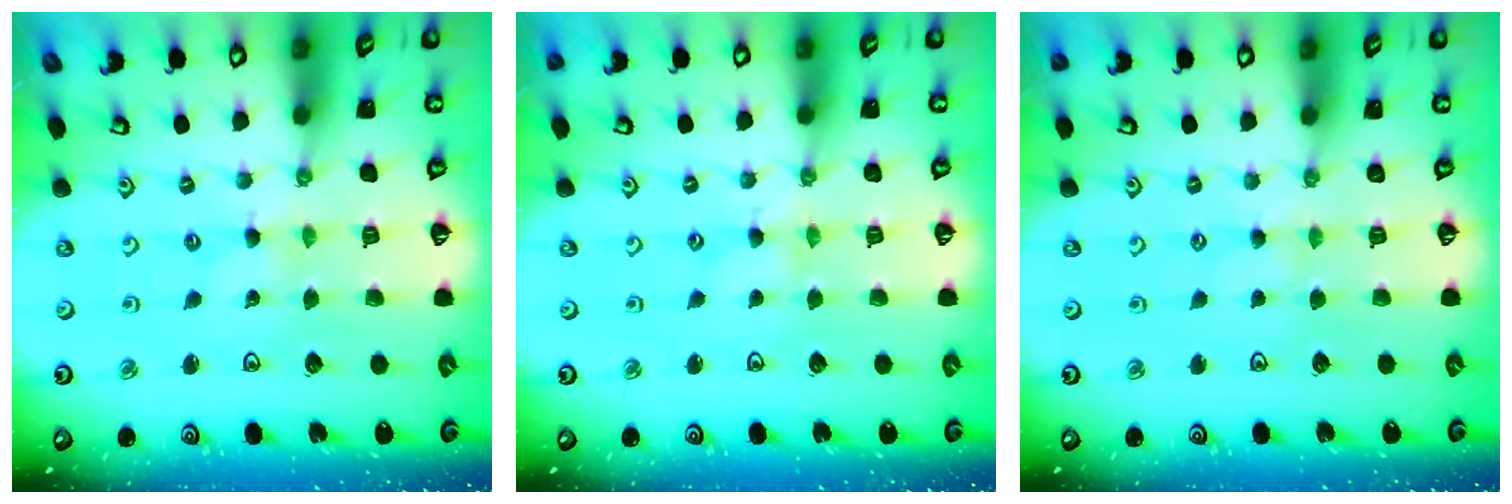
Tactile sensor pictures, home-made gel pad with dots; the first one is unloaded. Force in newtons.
{"total": 1.1, "press": 1.1, "slide": 0.1}
{"total": 1.7, "press": 1.7, "slide": 0.3}